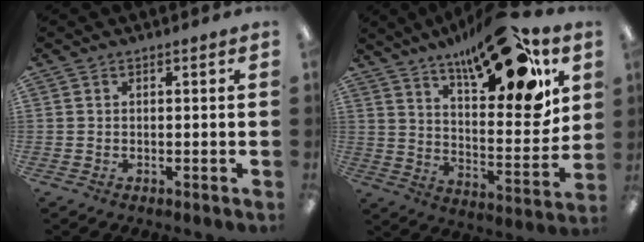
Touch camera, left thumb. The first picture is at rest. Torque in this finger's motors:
{"motor_torque": [2.40, 2.61, 1.85, -0.92, 0.11]}